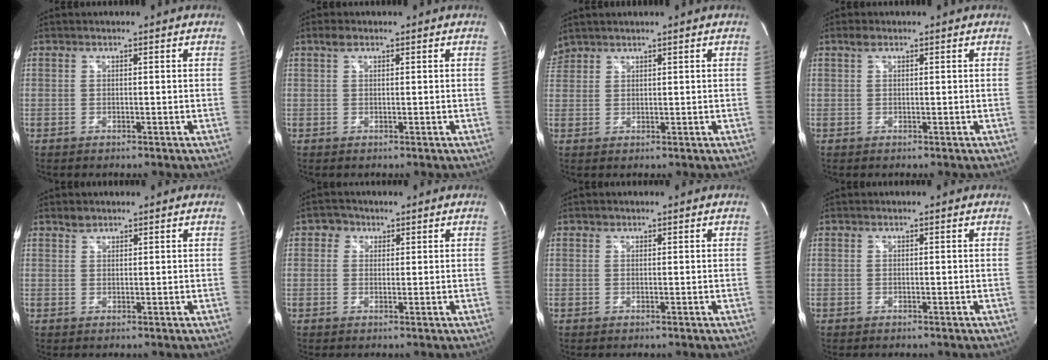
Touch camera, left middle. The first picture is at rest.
{"total": 1.3, "force": [0.9, 0.6, 0.8], "torque": [-0.020, 0.010, 0.018]}
{"total": 2.6, "force": [2.4, 0.8, 0.1], "torque": [-0.008, 0.019, 0.052]}
{"total": 1.1, "force": [0.8, 0.5, 0.6], "torque": [-0.016, 0.009, 0.015]}
{"total": 1.3, "force": [1.2, 0.6, 0.2], "torque": [-0.007, 0.000, 0.021]}
{"total": 2.2, "force": [1.1, 1.9, 0.5], "torque": [-0.009, 0.003, 0.013]}
{"total": 0.5, "force": [0.4, 0.3, 0.0], "torque": [-0.002, -0.002, 0.006]}
{"total": 0.0}